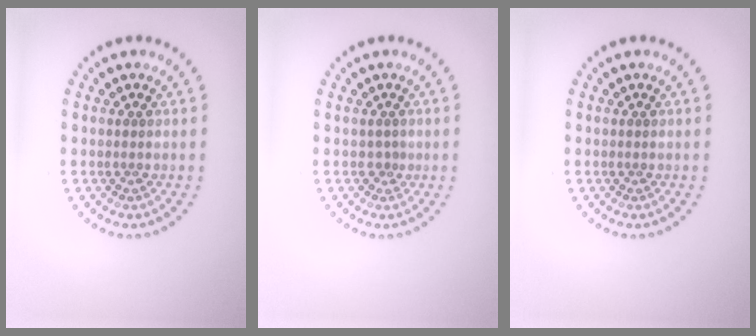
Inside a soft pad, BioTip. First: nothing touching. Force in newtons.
{"total": 0.6, "press": 0.2, "slide": 0.6}
{"total": 0.0}